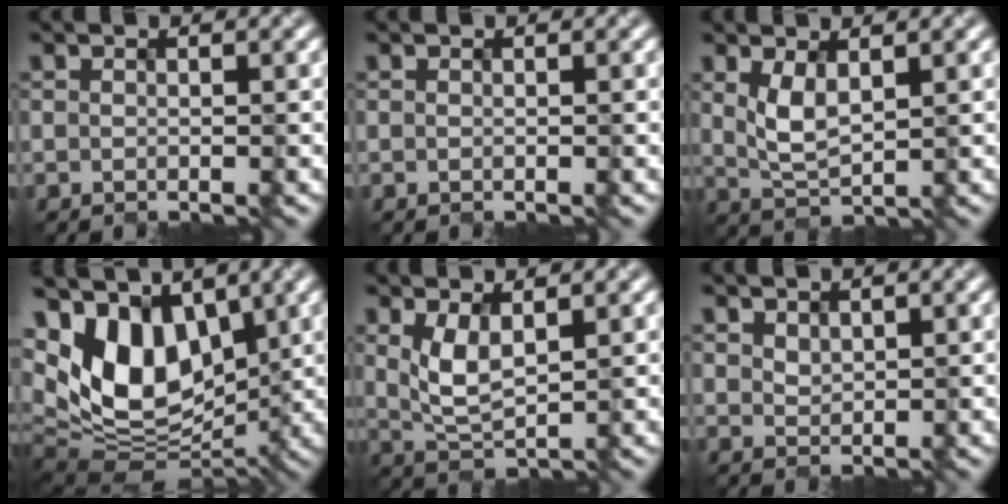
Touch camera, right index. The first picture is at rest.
{"total": 0.0}
{"total": 2.2, "force": [0.7, 0.9, 1.9], "torque": [-0.053, -0.008, 0.026]}
{"total": 9.5, "force": [3.0, 5.8, 6.9], "torque": [-0.139, 0.000, 0.050]}
{"total": 2.6, "force": [0.7, 1.0, 2.3], "torque": [-0.060, -0.008, 0.026]}
{"total": 0.7, "force": [0.6, 0.3, 0.0], "torque": [-0.005, -0.003, 0.024]}